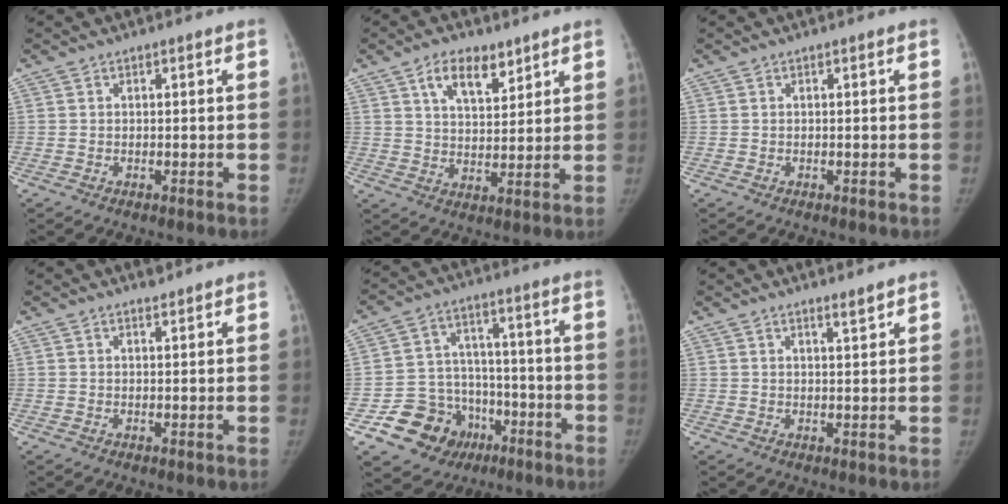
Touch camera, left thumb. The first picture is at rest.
{"total": 8.5, "force": [5.2, 4.2, 5.3], "torque": [-0.065, -0.030, 0.091]}
{"total": 0.0}
{"total": 1.0, "force": [0.9, 0.2, 0.2], "torque": [0.002, -0.007, 0.014]}
{"total": 13.8, "force": [-6.8, 11.5, 3.6], "torque": [-0.023, 0.077, -0.099]}
{"total": 2.0, "force": [1.6, 0.0, 1.1], "torque": [-0.010, -0.015, 0.027]}